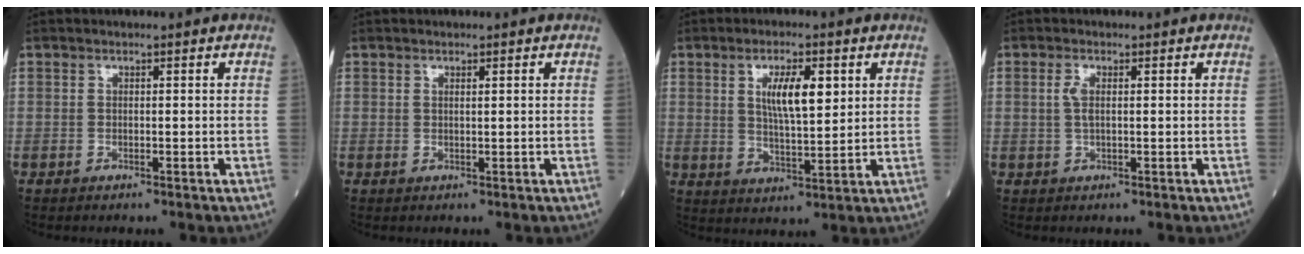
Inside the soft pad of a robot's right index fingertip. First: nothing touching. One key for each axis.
{"total": 0.5, "fx": 0.3, "fy": -0.1, "fz": 0.4, "tx": -0.009, "ty": -0.002, "tz": 0.006}
{"total": 7.4, "fx": 2.4, "fy": 1.8, "fz": 6.8, "tx": -0.122, "ty": 0.001, "tz": 0.046}
{"total": 1.9, "fx": 0.3, "fy": 0.6, "fz": 1.7, "tx": -0.042, "ty": 0.000, "tz": 0.007}